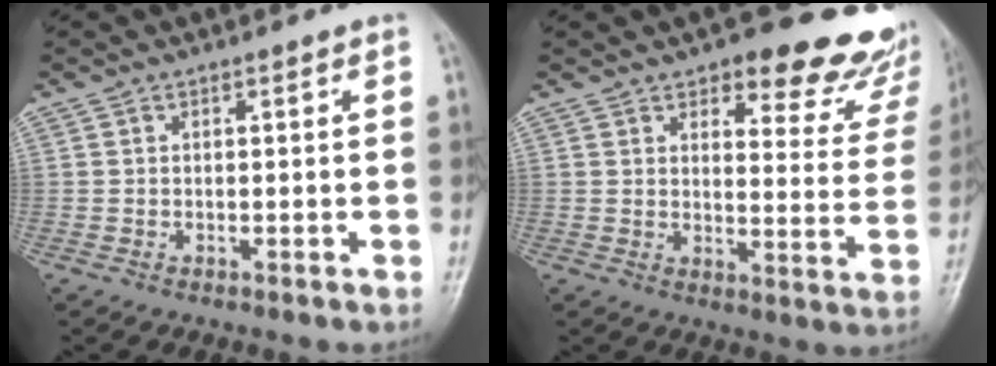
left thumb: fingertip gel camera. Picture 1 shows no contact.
{"total": 17.5, "force": [12.9, 6.9, 9.6], "torque": [-0.057, -0.074, 0.142]}